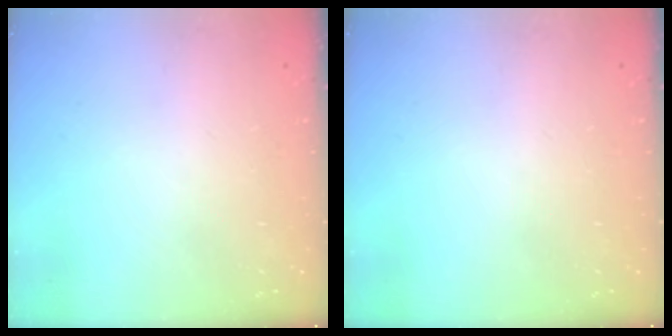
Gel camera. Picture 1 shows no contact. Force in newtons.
{"total": 0.0}